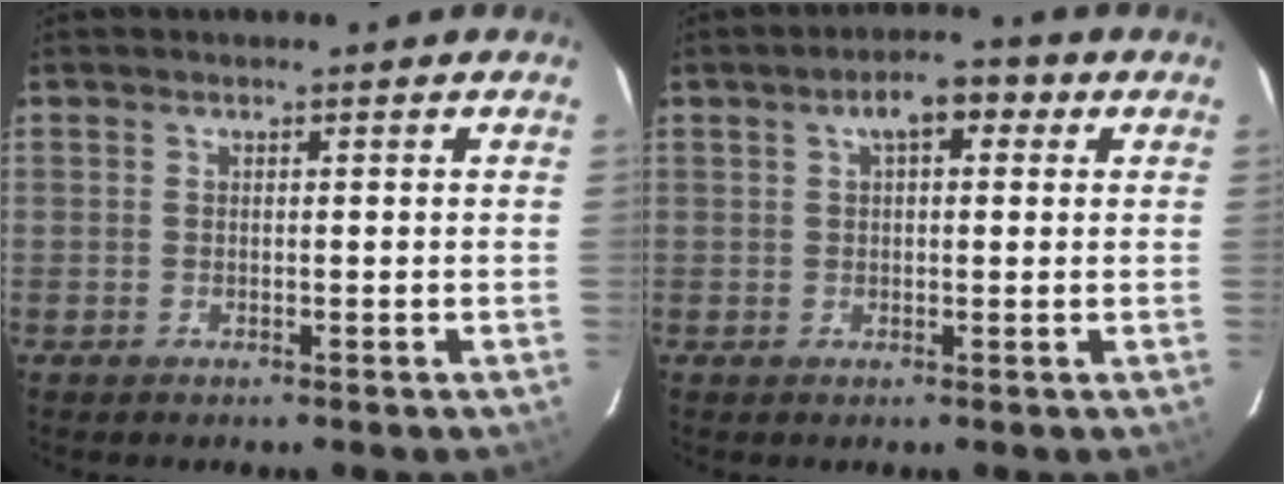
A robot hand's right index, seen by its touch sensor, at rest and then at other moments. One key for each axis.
{"total": 5.7, "fx": 2.2, "fy": 2.6, "fz": 4.5, "tx": -0.074, "ty": 0.023, "tz": 0.031}